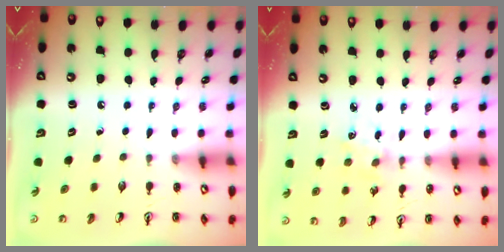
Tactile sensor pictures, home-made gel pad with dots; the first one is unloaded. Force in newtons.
{"total": 1.8, "press": 1.7, "slide": 0.3}